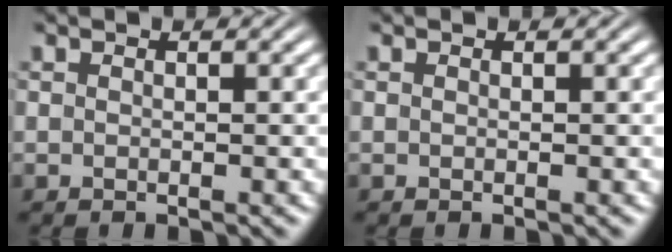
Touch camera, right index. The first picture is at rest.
{"total": 0.0}